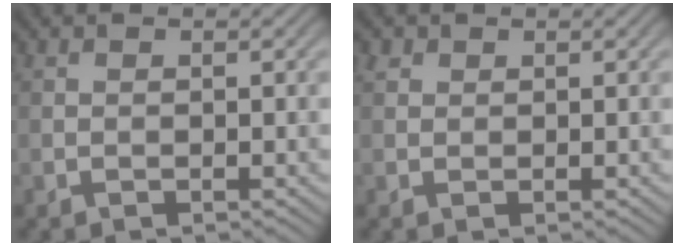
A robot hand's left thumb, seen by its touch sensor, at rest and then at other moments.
{"total": 1.1, "force": [0.7, 0.8, 0.2], "torque": [-0.002, 0.002, 0.013]}